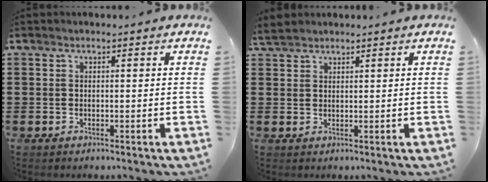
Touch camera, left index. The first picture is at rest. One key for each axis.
{"total": 2.2, "fx": 2.0, "fy": 0.6, "fz": 0.5, "tx": -0.017, "ty": 0.004, "tz": 0.041}